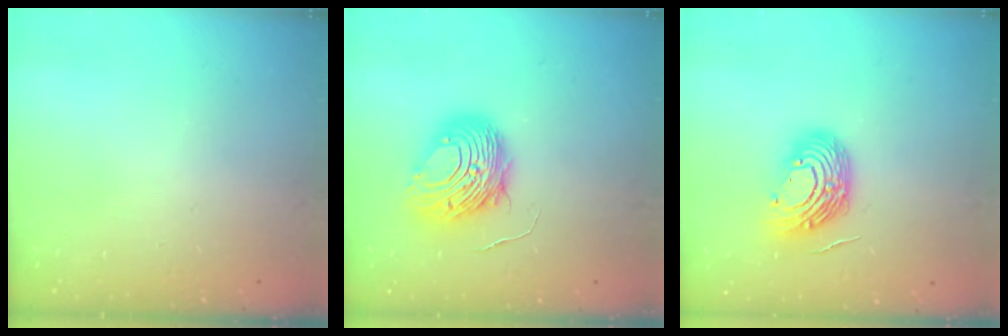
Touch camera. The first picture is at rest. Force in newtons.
{"total": 11.0, "press": 11.0, "slide": 0.8}
{"total": 12.6, "press": 12.5, "slide": 1.7}